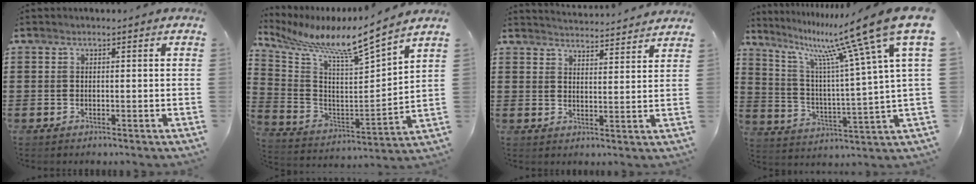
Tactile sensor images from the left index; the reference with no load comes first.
{"total": 7.3, "force": [6.5, -0.6, 3.3], "torque": [-0.099, -0.061, 0.095]}
{"total": 3.7, "force": [3.7, -0.5, -0.2], "torque": [-0.008, -0.025, 0.065]}
{"total": 15.0, "force": [10.1, 0.8, 11.0], "torque": [-0.218, -0.059, 0.155]}